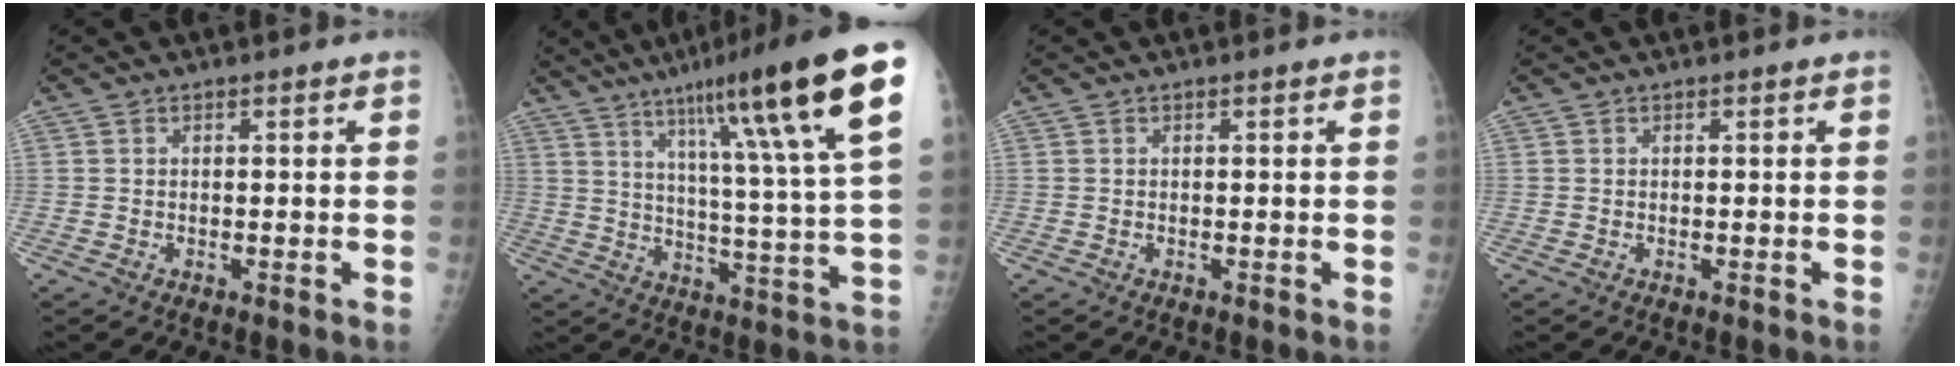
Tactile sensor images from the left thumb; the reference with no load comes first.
{"total": 23.2, "force": [11.8, 1.7, 19.9], "torque": [-0.287, -0.030, 0.173]}
{"total": 0.0}
{"total": 0.0}